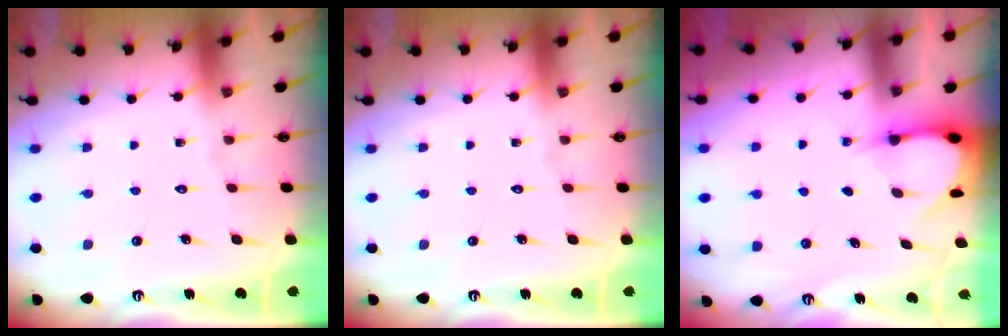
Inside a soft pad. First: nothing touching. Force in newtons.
{"total": 0.0}
{"total": 3.2, "press": 3.2, "slide": 0.3}